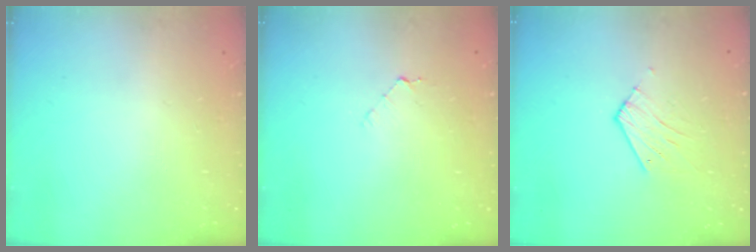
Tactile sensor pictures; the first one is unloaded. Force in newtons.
{"total": 4.0, "press": 4.0, "slide": 0.3}
{"total": 4.5, "press": 4.5, "slide": 0.4}